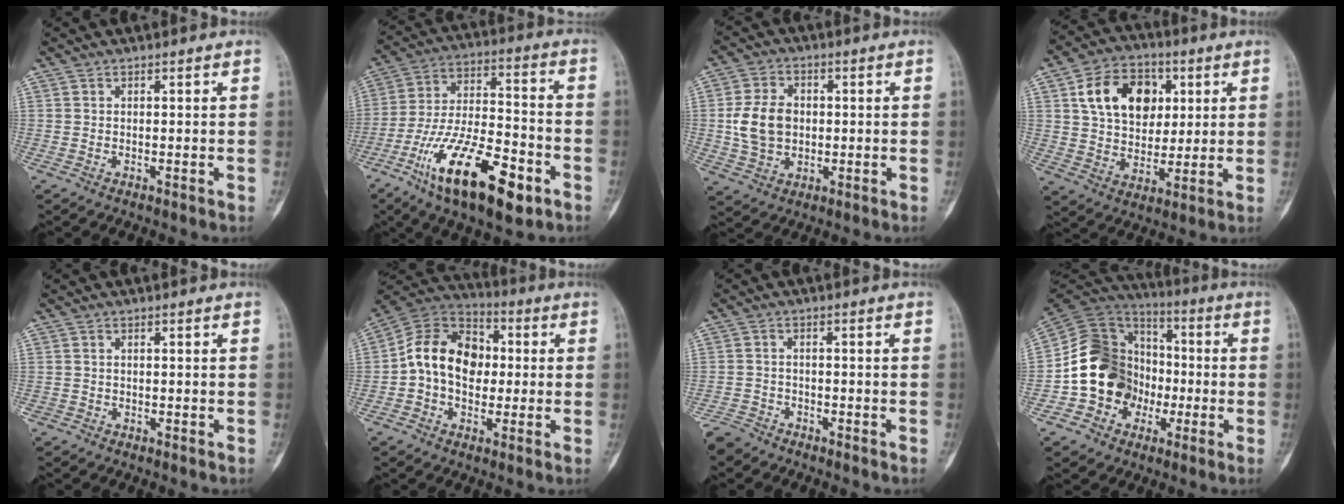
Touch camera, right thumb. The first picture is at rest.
{"total": 22.3, "force": [-11.0, 8.5, 17.5], "torque": [-0.318, 0.046, -0.185]}
{"total": 9.4, "force": [0.1, 7.0, 6.2], "torque": [-0.099, 0.005, 0.004]}
{"total": 15.1, "force": [4.6, 10.8, 9.5], "torque": [-0.120, -0.005, 0.076]}
{"total": 0.7, "force": [-0.4, 0.6, -0.1], "torque": [0.005, 0.004, -0.011]}
{"total": 14.6, "force": [-0.1, 10.7, 9.8], "torque": [-0.144, 0.035, -0.013]}
{"total": 3.5, "force": [-3.0, 1.6, 0.3], "torque": [-0.008, 0.007, -0.061]}
{"total": 17.3, "force": [-3.4, 14.7, 8.5], "torque": [-0.115, 0.053, -0.060]}